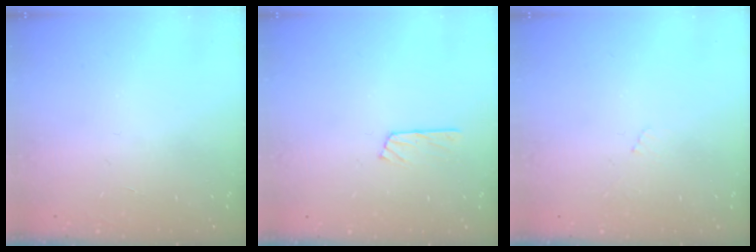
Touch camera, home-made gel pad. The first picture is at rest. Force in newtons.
{"total": 5.8, "press": 5.8, "slide": 0.4}
{"total": 3.9, "press": 3.9, "slide": 0.5}